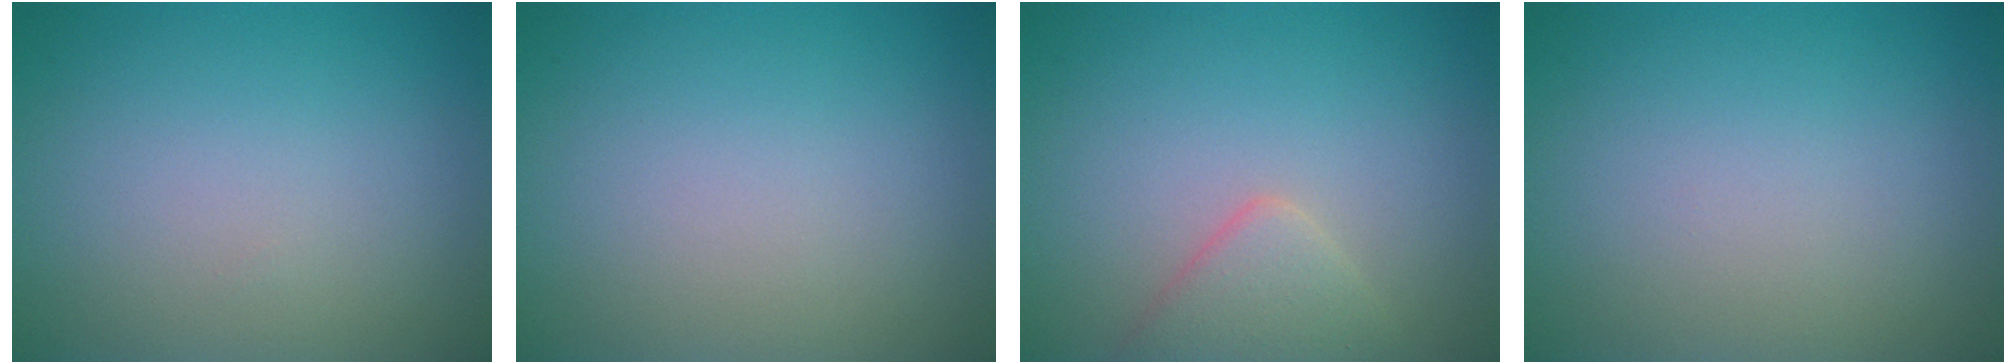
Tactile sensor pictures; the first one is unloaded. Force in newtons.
{"total": 0.0}
{"total": 2.6, "press": 2.6, "slide": 0.2}
{"total": 0.0}